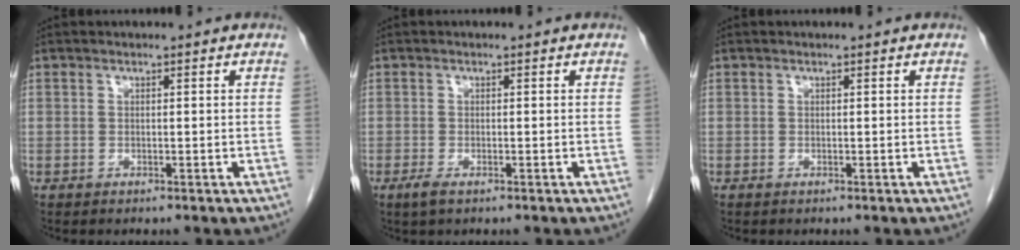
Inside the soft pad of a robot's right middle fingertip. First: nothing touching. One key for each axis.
{"total": 1.7, "fx": -1.0, "fy": 0.5, "fz": 1.3, "tx": -0.032, "ty": -0.004, "tz": -0.018}
{"total": 0.0}